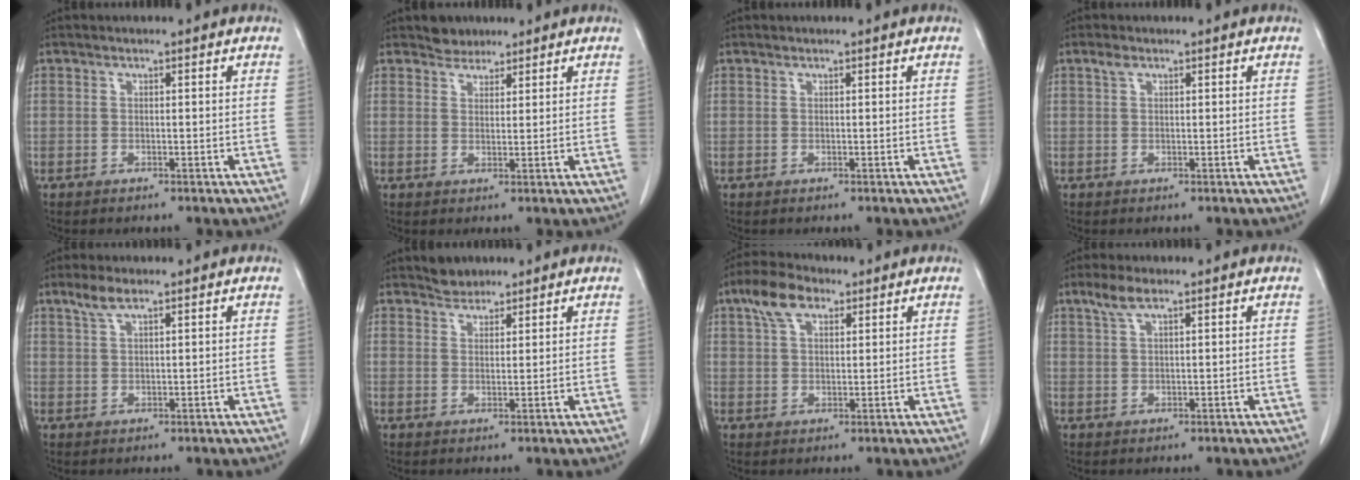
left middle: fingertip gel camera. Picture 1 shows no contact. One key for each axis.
{"total": 2.6, "fx": 2.2, "fy": 1.3, "fz": 0.0, "tx": -0.002, "ty": 0.005, "tz": 0.035}
{"total": 0.0}
{"total": 1.0, "fx": 0.7, "fy": 0.5, "fz": 0.6, "tx": -0.016, "ty": 0.008, "tz": 0.013}
{"total": 2.7, "fx": 2.0, "fy": 0.4, "fz": 1.8, "tx": -0.044, "ty": 0.005, "tz": 0.043}
{"total": 2.5, "fx": 2.3, "fy": 1.1, "fz": 0.1, "tx": -0.005, "ty": 0.005, "tz": 0.040}
{"total": 6.2, "fx": 3.5, "fy": 3.0, "fz": 4.1, "tx": -0.084, "ty": 0.020, "tz": 0.067}
{"total": 3.0, "fx": 2.1, "fy": 0.5, "fz": 2.1, "tx": -0.051, "ty": 0.008, "tz": 0.045}